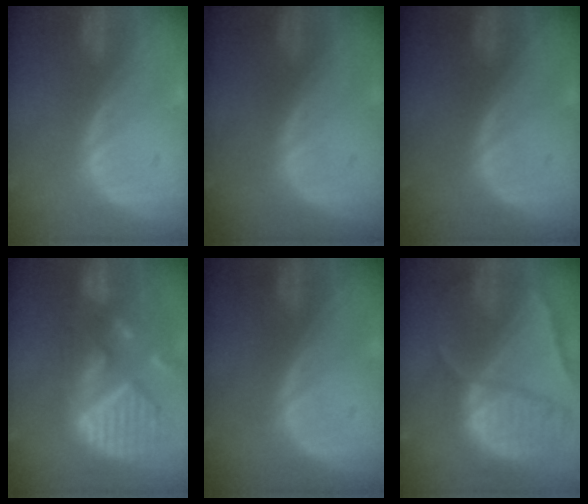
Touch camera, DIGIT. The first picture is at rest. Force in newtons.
{"total": 0.0}
{"total": 0.0}
{"total": 13.0, "press": 11.0, "slide": 7.0}
{"total": 0.0}
{"total": 10.6, "press": 8.8, "slide": 5.9}